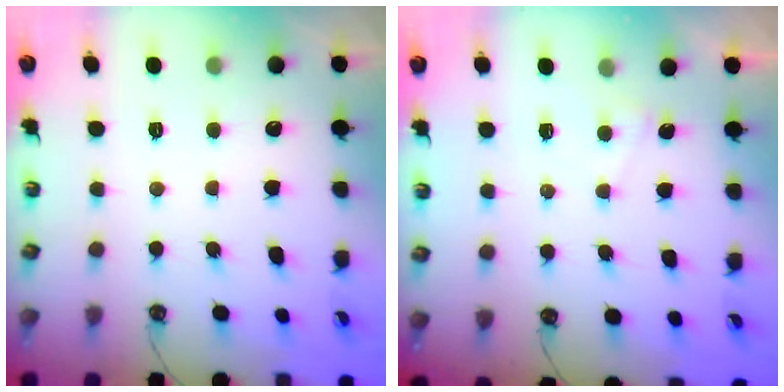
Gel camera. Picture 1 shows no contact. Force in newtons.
{"total": 2.6, "press": 2.6, "slide": 0.1}